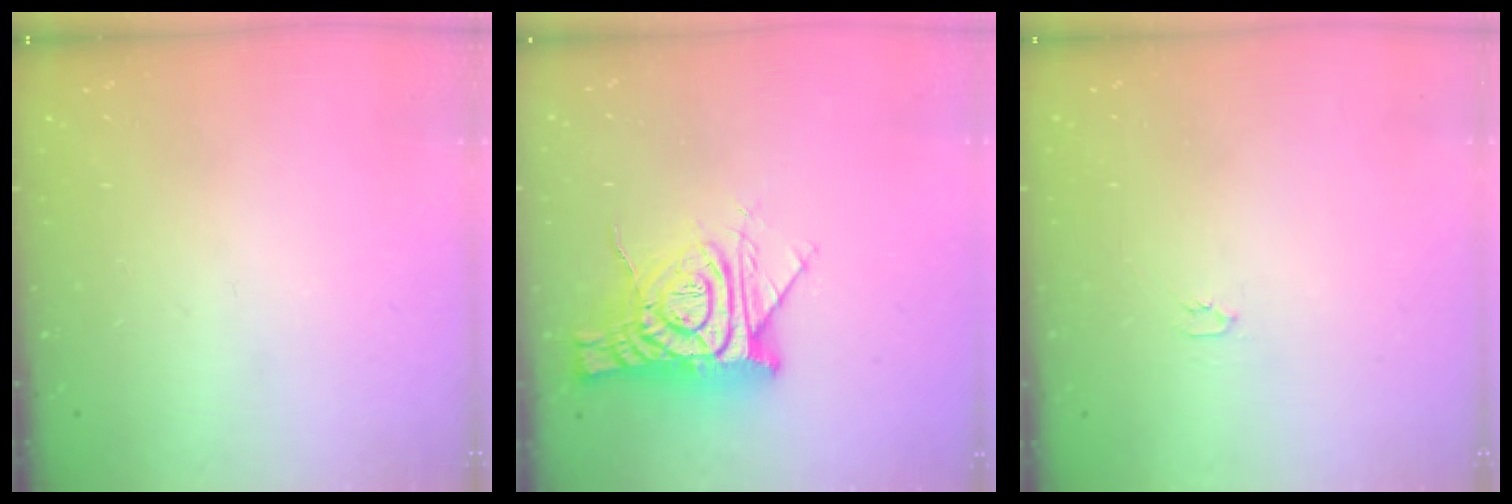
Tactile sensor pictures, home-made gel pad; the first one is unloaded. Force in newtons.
{"total": 13.0, "press": 13.0, "slide": 1.4}
{"total": 2.0, "press": 2.0, "slide": 0.3}